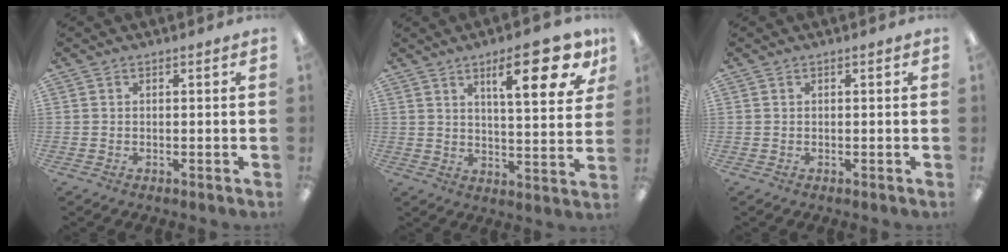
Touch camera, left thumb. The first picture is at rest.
{"total": 16.1, "force": [8.7, 4.8, 12.8], "torque": [-0.171, -0.036, 0.127]}
{"total": 0.0}